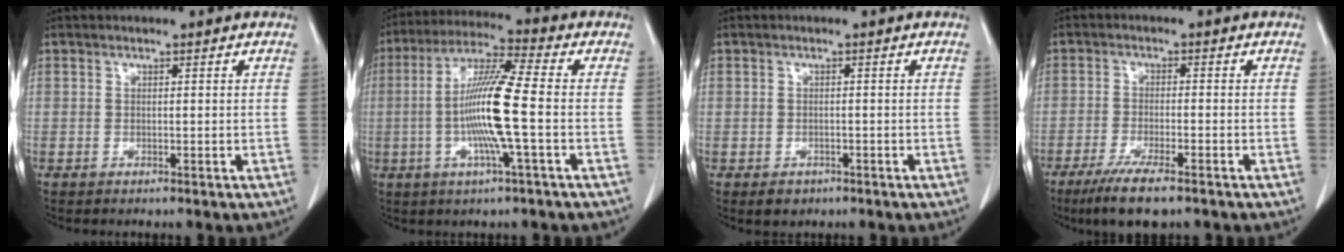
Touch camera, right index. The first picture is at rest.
{"total": 12.1, "force": [-1.7, -0.3, 11.9], "torque": [-0.233, 0.000, -0.040]}
{"total": 2.0, "force": [-1.1, 1.6, 0.5], "torque": [-0.007, 0.003, -0.009]}
{"total": 7.9, "force": [-5.6, 1.0, 5.6], "torque": [-0.097, -0.019, -0.087]}